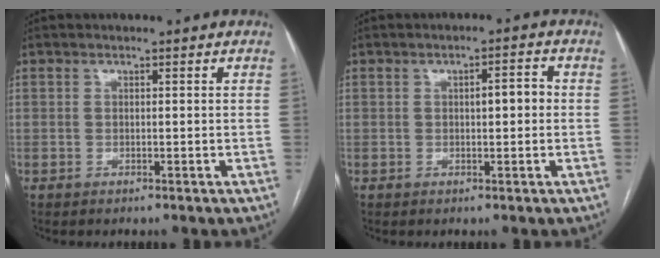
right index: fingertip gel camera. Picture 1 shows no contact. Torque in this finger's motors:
{"motor_torque": [0.35, -0.03, 0.06, 0.03]}